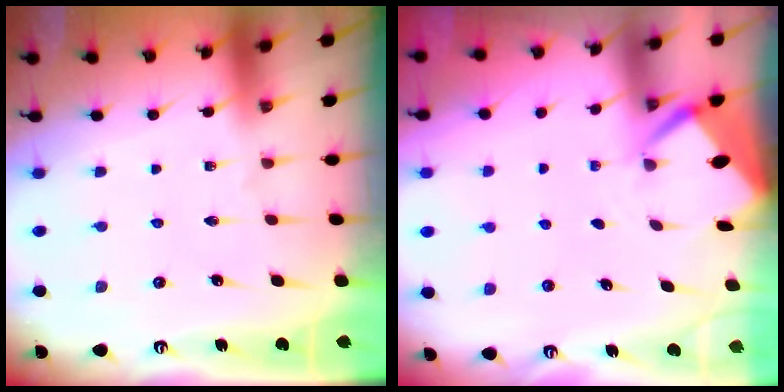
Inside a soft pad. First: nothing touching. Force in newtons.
{"total": 2.6, "press": 2.6, "slide": 0.3}